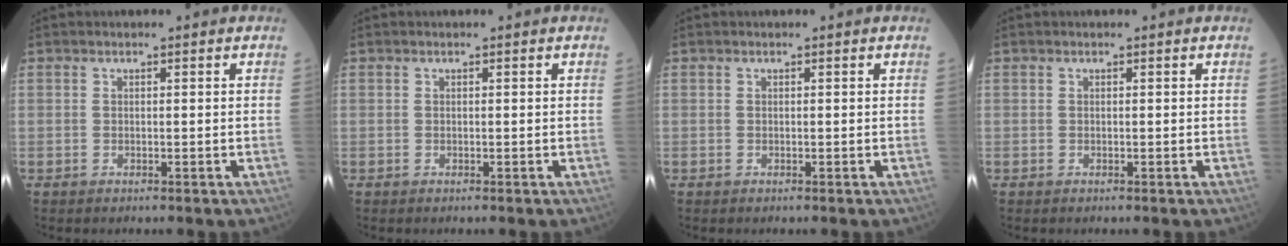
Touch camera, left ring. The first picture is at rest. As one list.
[{"total": 0.0}, {"total": 0.0}, {"total": 0.0}]